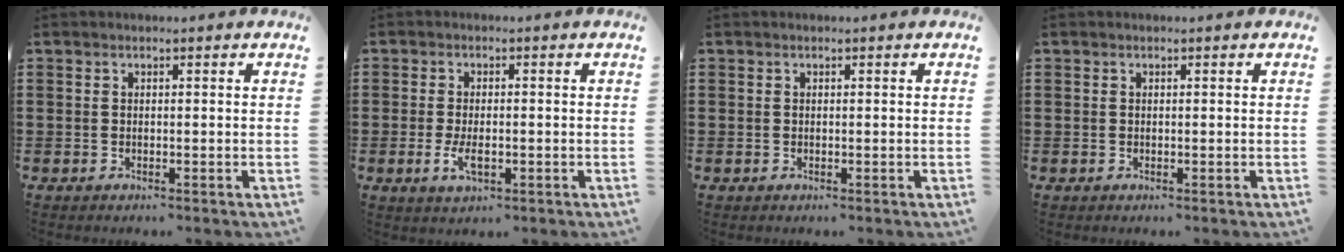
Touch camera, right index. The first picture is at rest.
{"total": 3.3, "force": [-0.8, 1.4, 2.9], "torque": [-0.059, -0.002, -0.015]}
{"total": 0.0}
{"total": 0.0}